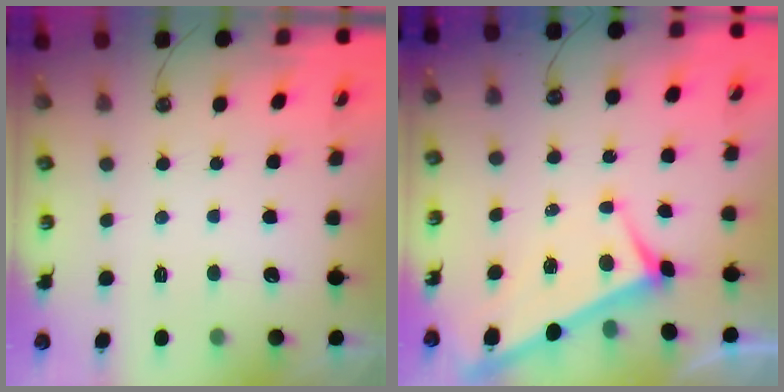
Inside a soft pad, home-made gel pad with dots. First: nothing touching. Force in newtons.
{"total": 4.0, "press": 4.0, "slide": 0.4}